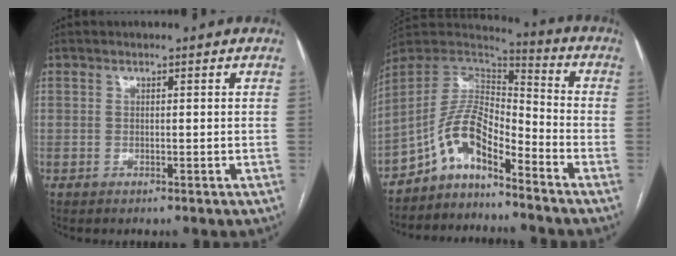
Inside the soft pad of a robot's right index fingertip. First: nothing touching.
{"total": 9.8, "force": [-6.8, 3.0, 6.3], "torque": [-0.126, 0.034, -0.129]}